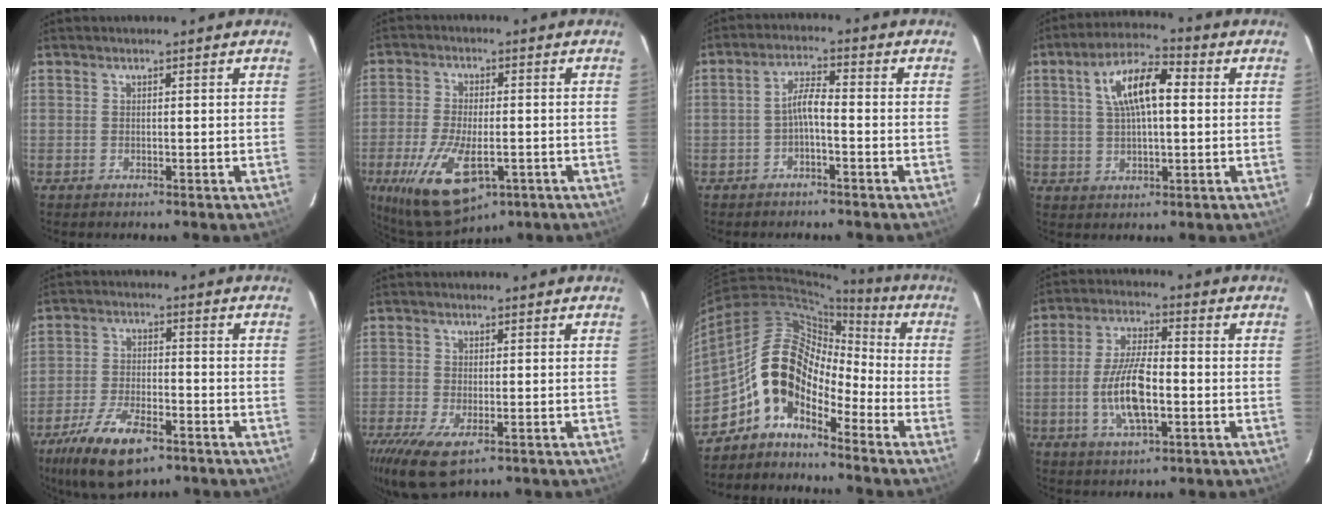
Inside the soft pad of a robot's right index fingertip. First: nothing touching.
{"total": 14.6, "force": [-5.9, 6.5, 11.6], "torque": [-0.241, -0.034, -0.095]}
{"total": 3.5, "force": [-1.6, 0.6, 3.0], "torque": [-0.064, 0.012, -0.031]}
{"total": 10.3, "force": [2.3, 4.1, 9.2], "torque": [-0.169, 0.024, 0.040]}
{"total": 13.0, "force": [-8.2, 5.2, 8.6], "torque": [-0.190, -0.020, -0.149]}
{"total": 8.4, "force": [-4.4, 3.5, 6.2], "torque": [-0.139, -0.035, -0.076]}
{"total": 10.5, "force": [-6.4, 6.2, 5.6], "torque": [-0.088, 0.036, -0.136]}
{"total": 10.8, "force": [-2.5, 3.6, 9.9], "torque": [-0.199, -0.001, -0.045]}